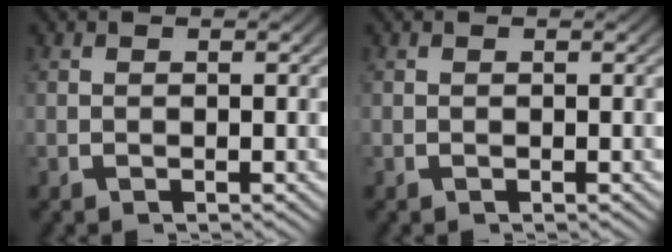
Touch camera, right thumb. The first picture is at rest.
{"total": 0.0}